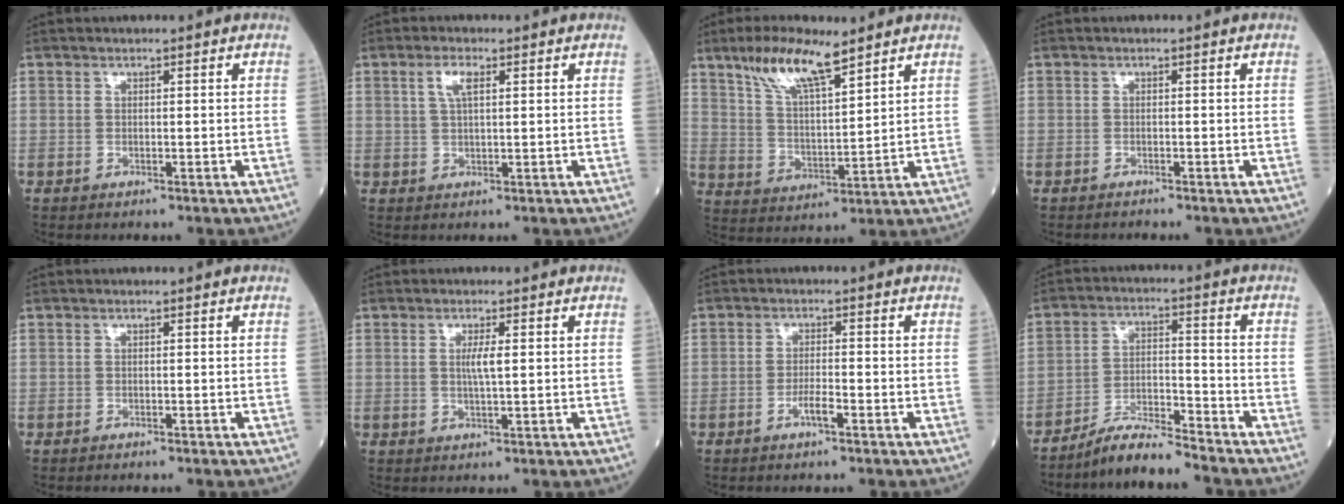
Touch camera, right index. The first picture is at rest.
{"total": 3.2, "force": [1.3, 0.9, 2.9], "torque": [-0.061, 0.006, 0.026]}
{"total": 10.2, "force": [7.2, 1.9, 7.1], "torque": [-0.139, 0.006, 0.136]}
{"total": 0.6, "force": [-0.6, 0.0, 0.0], "torque": [-0.004, -0.003, -0.011]}
{"total": 0.5, "force": [-0.5, 0.1, 0.2], "torque": [-0.004, -0.001, -0.010]}
{"total": 2.5, "force": [0.4, 0.0, 2.4], "torque": [-0.049, -0.002, 0.006]}
{"total": 2.5, "force": [-1.4, 0.2, 2.1], "torque": [-0.036, 0.001, -0.027]}
{"total": 7.6, "force": [-7.0, 0.1, 2.8], "torque": [-0.049, -0.007, -0.129]}